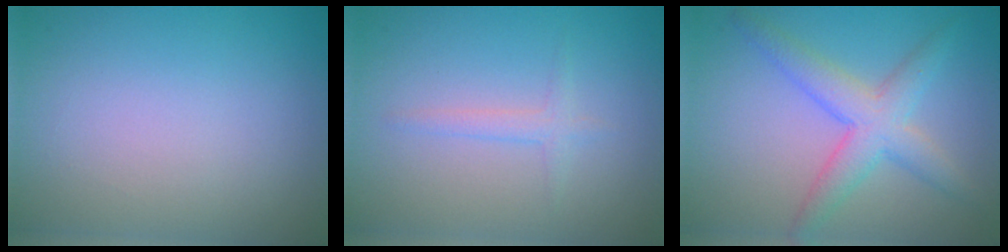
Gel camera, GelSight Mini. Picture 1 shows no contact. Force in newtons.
{"total": 1.2, "press": 1.2, "slide": 0.1}
{"total": 4.3, "press": 4.3, "slide": 0.1}